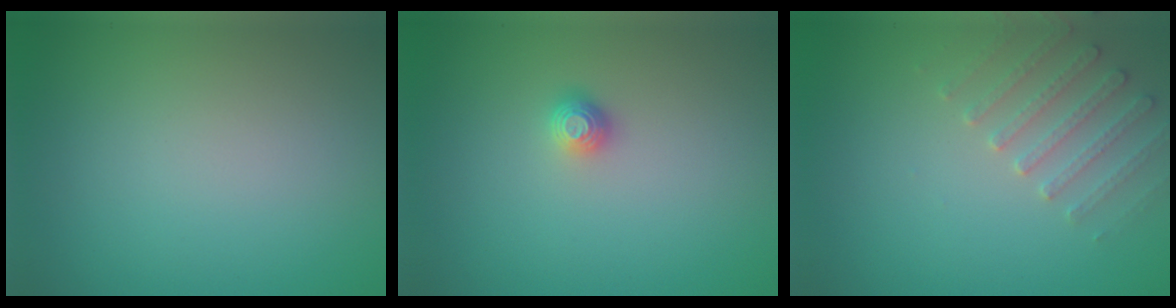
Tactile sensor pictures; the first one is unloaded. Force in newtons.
{"total": 1.2, "press": 1.0, "slide": 0.5}
{"total": 2.6, "press": 2.6, "slide": 0.6}